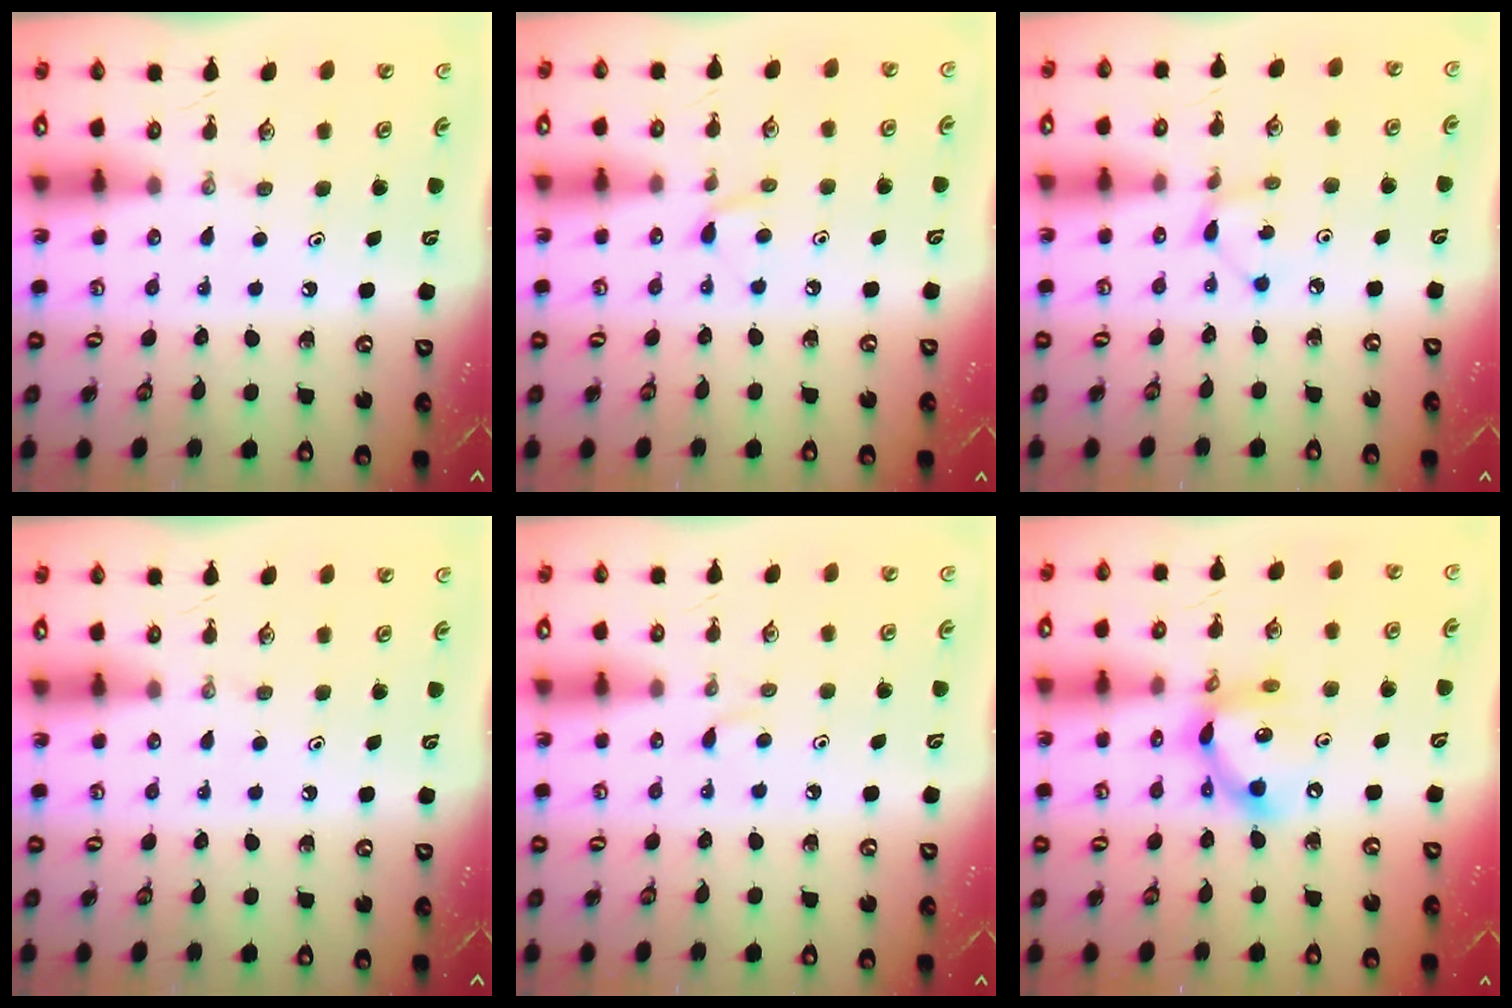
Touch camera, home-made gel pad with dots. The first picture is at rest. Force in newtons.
{"total": 5.7, "press": 5.6, "slide": 0.7}
{"total": 1.9, "press": 1.9, "slide": 0.1}
{"total": 0.0}
{"total": 3.3, "press": 3.2, "slide": 0.4}
{"total": 12.5, "press": 12.5, "slide": 0.6}